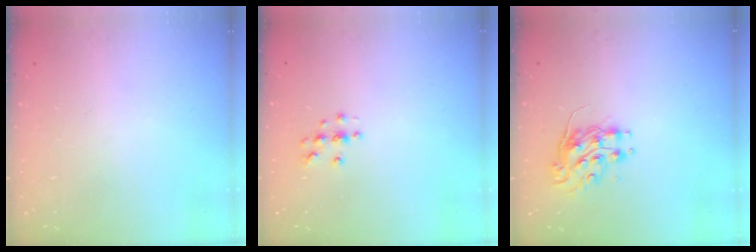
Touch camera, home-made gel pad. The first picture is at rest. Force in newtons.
{"total": 4.2, "press": 4.2, "slide": 0.5}
{"total": 8.8, "press": 8.7, "slide": 0.4}